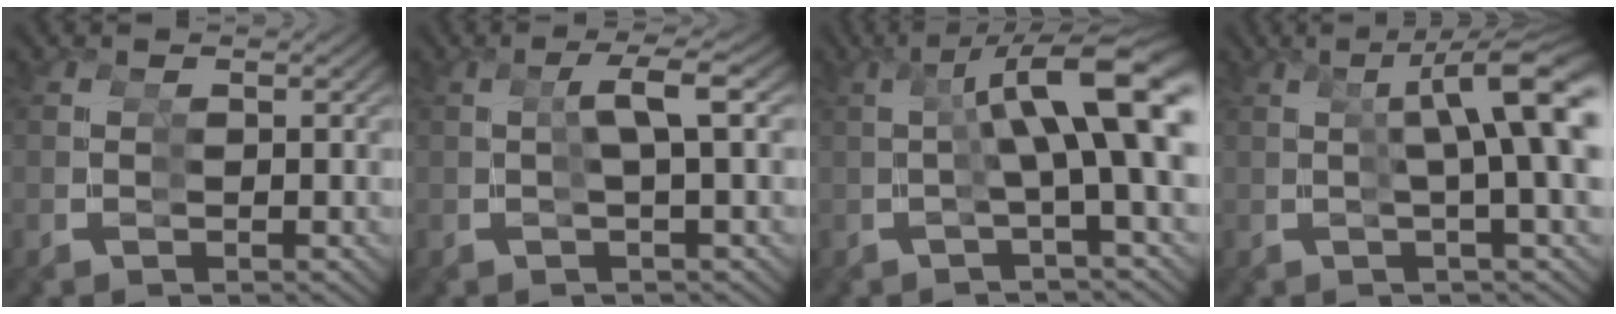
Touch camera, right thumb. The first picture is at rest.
{"total": 3.0, "force": [0.4, -0.5, 2.9], "torque": [-0.046, 0.016, -0.001]}
{"total": 9.3, "force": [1.2, 2.2, 9.0], "torque": [-0.121, 0.027, 0.006]}
{"total": 10.1, "force": [1.9, 2.7, 9.6], "torque": [-0.115, 0.029, 0.015]}